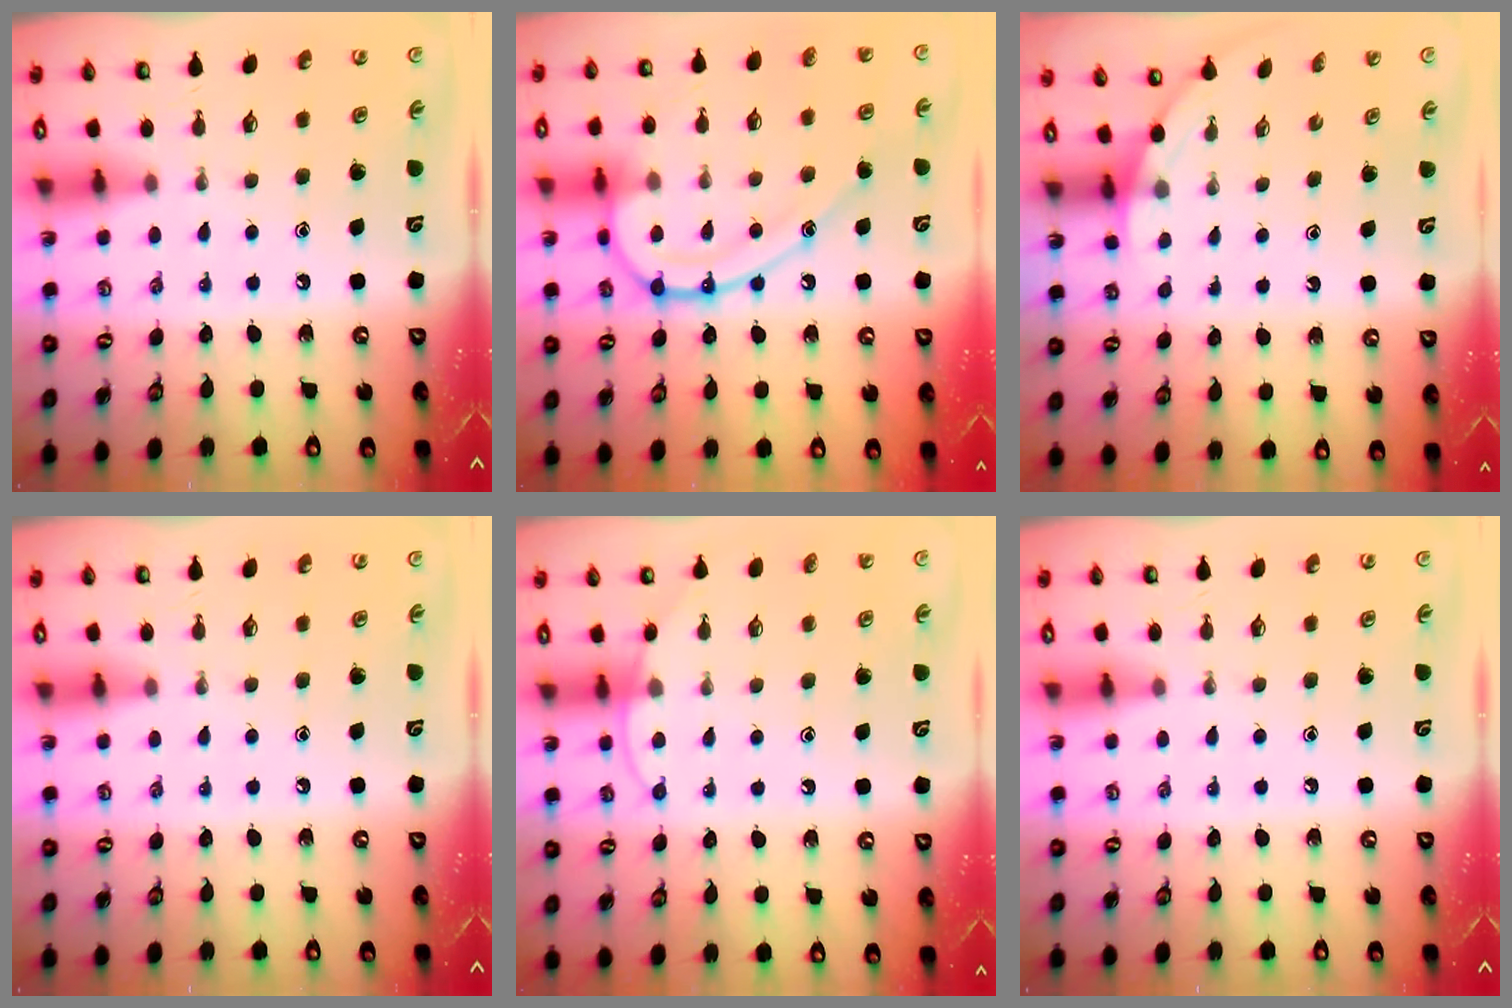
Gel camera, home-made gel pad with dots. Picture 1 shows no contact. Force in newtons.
{"total": 17.6, "press": 17.5, "slide": 1.6}
{"total": 1.7, "press": 1.7, "slide": 0.0}
{"total": 0.0}
{"total": 6.6, "press": 6.5, "slide": 0.6}
{"total": 0.0}